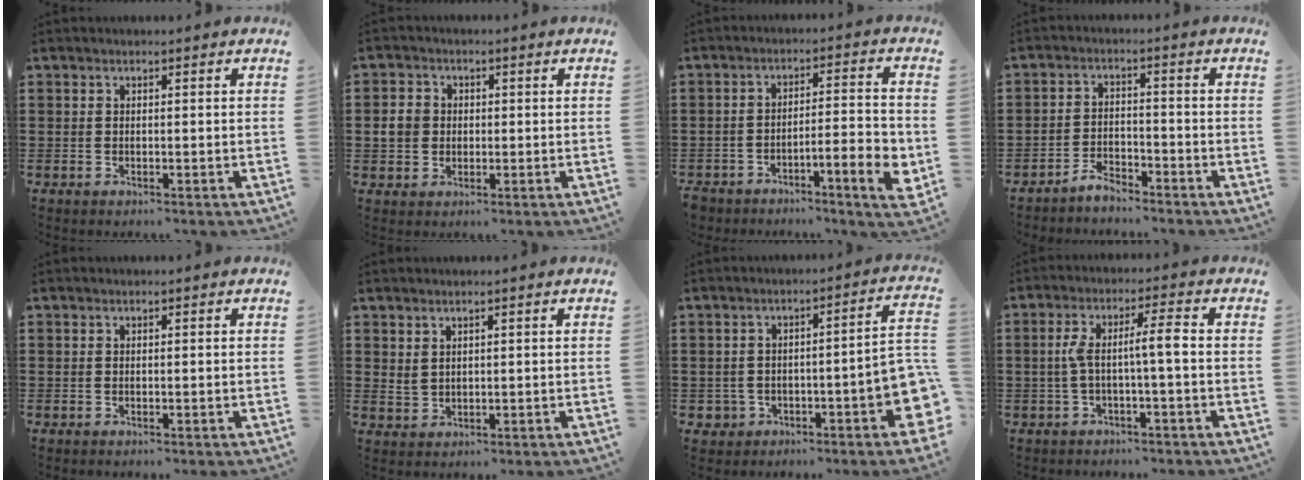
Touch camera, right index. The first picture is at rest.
{"total": 3.3, "force": [-0.1, 3.1, 1.4], "torque": [-0.045, 0.007, -0.007]}
{"total": 6.6, "force": [-4.3, 1.3, 4.9], "torque": [-0.078, 0.000, -0.075]}
{"total": 3.0, "force": [-3.0, 0.6, 0.3], "torque": [-0.014, 0.005, -0.059]}
{"total": 0.0}
{"total": 1.8, "force": [1.4, 0.9, 0.6], "torque": [-0.016, 0.002, 0.028]}
{"total": 6.4, "force": [-2.6, 2.8, 5.1], "torque": [-0.091, -0.003, -0.046]}
{"total": 5.7, "force": [-0.4, 0.6, 5.7], "torque": [-0.114, 0.002, -0.016]}